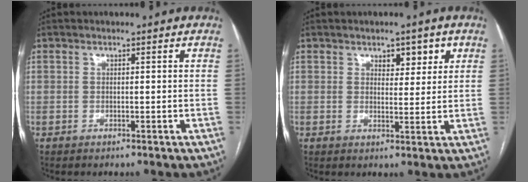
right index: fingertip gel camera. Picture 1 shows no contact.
{"total": 4.2, "force": [2.3, 2.1, 2.9], "torque": [-0.032, 0.002, 0.033]}